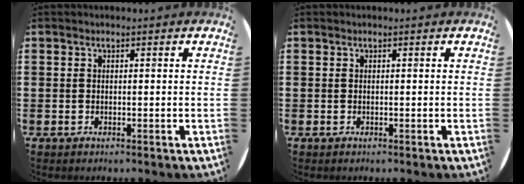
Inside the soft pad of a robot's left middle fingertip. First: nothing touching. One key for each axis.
{"total": 0.0}